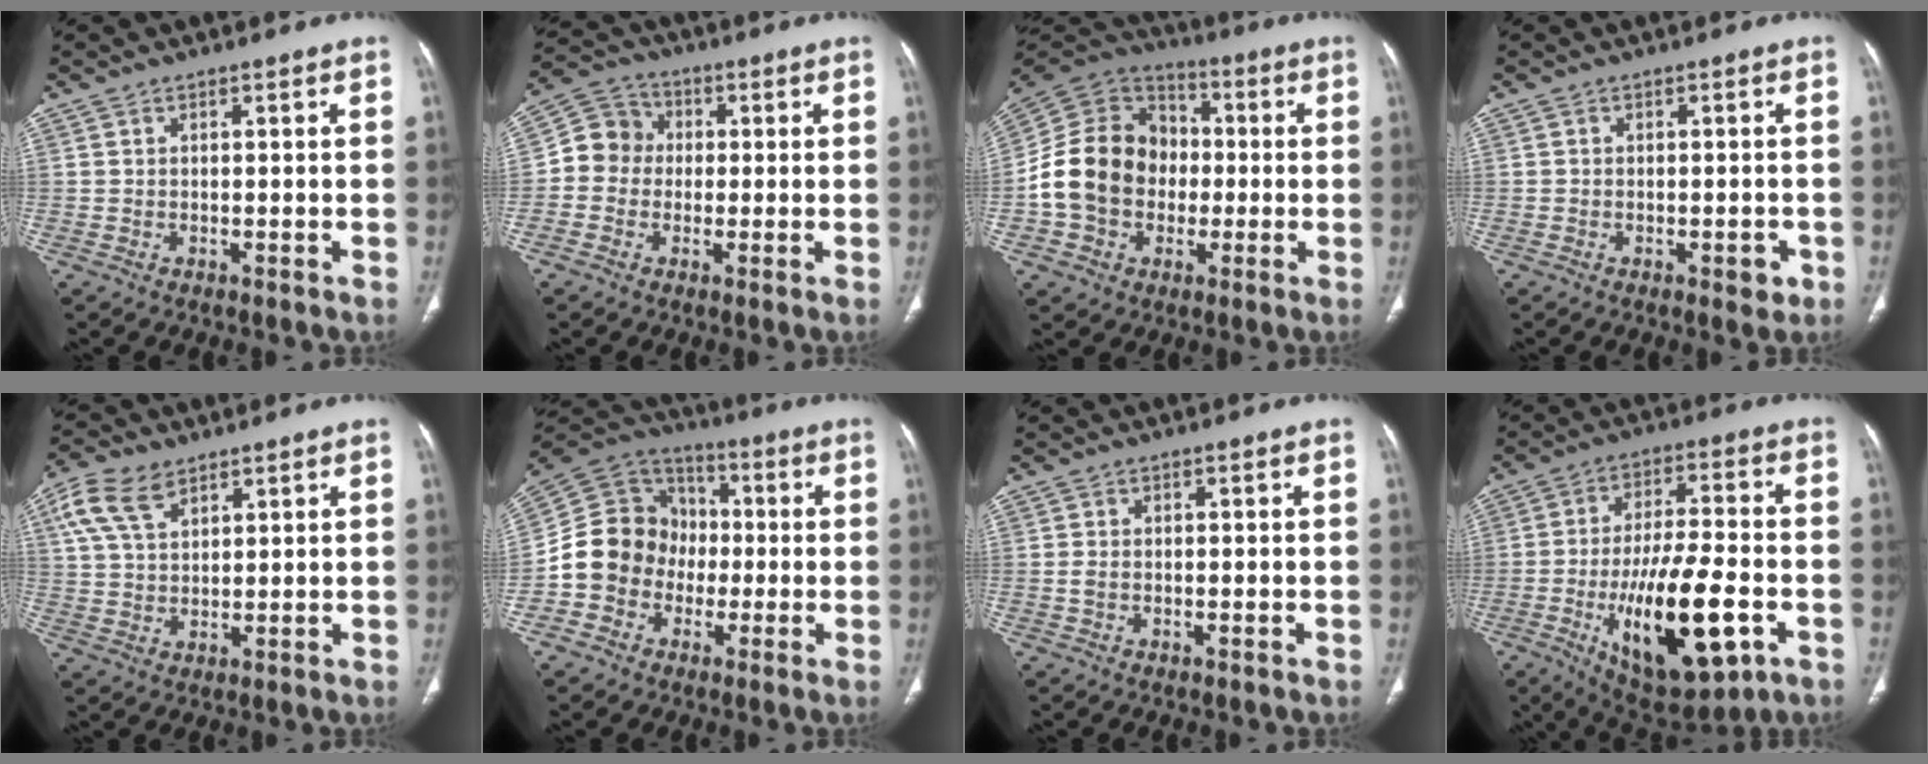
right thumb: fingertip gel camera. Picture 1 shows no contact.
{"total": 7.9, "force": [-0.2, 7.2, 3.2], "torque": [-0.034, 0.027, -0.018]}
{"total": 17.3, "force": [-2.1, 14.4, 9.2], "torque": [-0.139, 0.033, -0.045]}
{"total": 2.6, "force": [-1.2, 1.4, 1.9], "torque": [-0.012, 0.003, -0.013]}
{"total": 9.0, "force": [5.0, 5.1, 5.5], "torque": [-0.109, -0.003, 0.102]}
{"total": 14.0, "force": [-2.8, 12.7, 5.3], "torque": [-0.064, 0.049, -0.057]}
{"total": 1.4, "force": [-0.2, 0.8, 1.2], "torque": [-0.034, 0.001, -0.005]}
{"total": 21.4, "force": [-6.8, 8.4, 18.4], "torque": [-0.302, 0.015, -0.093]}